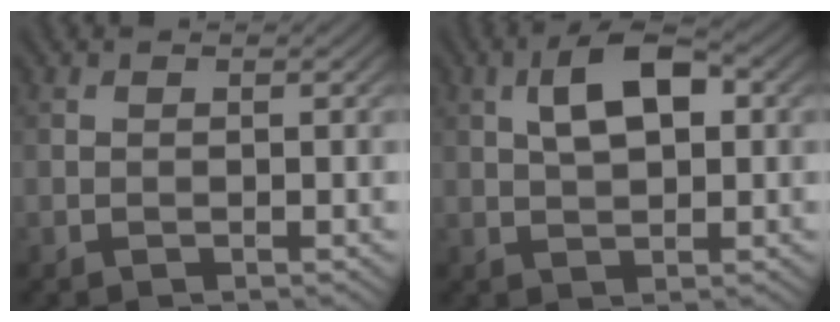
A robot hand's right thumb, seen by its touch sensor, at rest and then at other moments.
{"total": 6.5, "force": [1.8, 3.2, 5.4], "torque": [-0.103, 0.010, 0.027]}